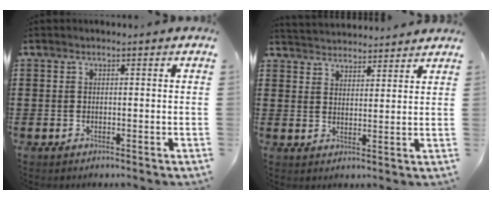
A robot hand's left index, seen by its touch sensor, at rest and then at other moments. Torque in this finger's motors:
{"motor_torque": [1.07, -1.07, 0.54, 0.10]}